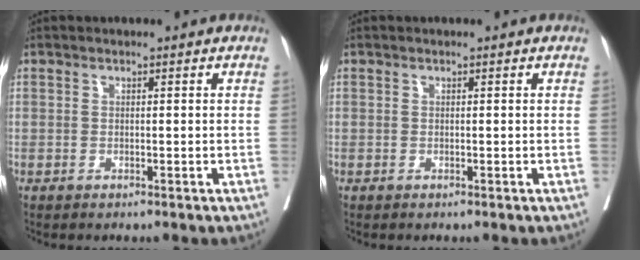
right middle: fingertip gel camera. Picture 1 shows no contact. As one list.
[{"total": 0.0}]